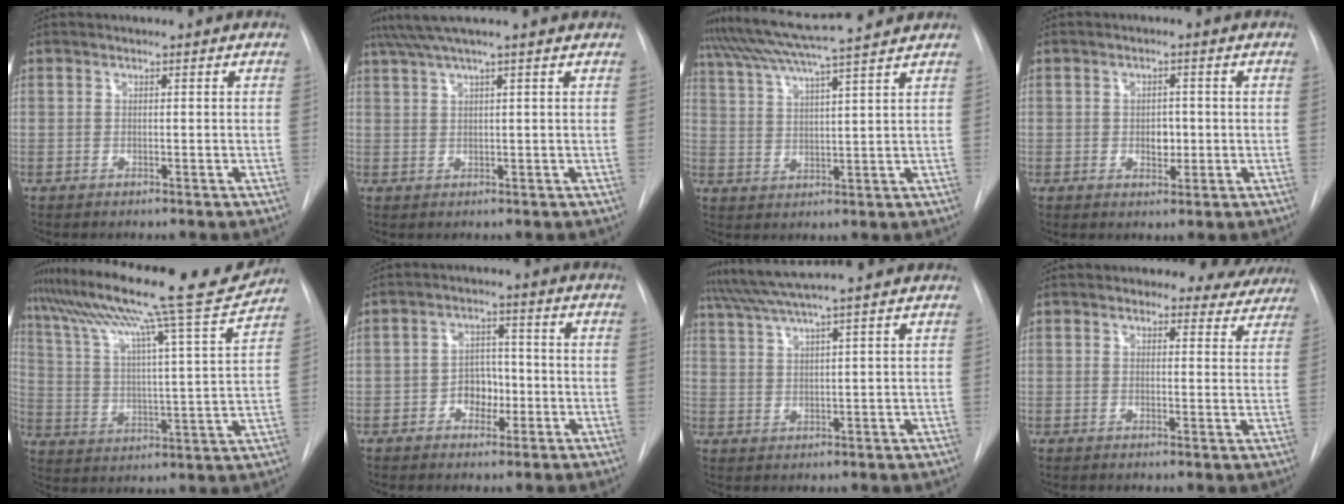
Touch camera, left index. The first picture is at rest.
{"total": 6.3, "force": [5.2, -1.2, 3.3], "torque": [-0.055, 0.037, 0.079]}
{"total": 13.2, "force": [11.6, -1.5, 6.2], "torque": [-0.117, 0.015, 0.174]}
{"total": 2.9, "force": [-0.3, 1.9, 2.1], "torque": [-0.027, 0.001, 0.000]}
{"total": 21.3, "force": [18.6, -1.5, 10.3], "torque": [-0.177, -0.030, 0.277]}
{"total": 4.3, "force": [-1.3, 3.0, 2.8], "torque": [-0.041, 0.009, -0.020]}
{"total": 7.4, "force": [6.4, -2.0, 3.2], "torque": [-0.059, 0.021, 0.105]}
{"total": 8.2, "force": [7.1, 3.8, 1.1], "torque": [0.020, -0.002, 0.058]}